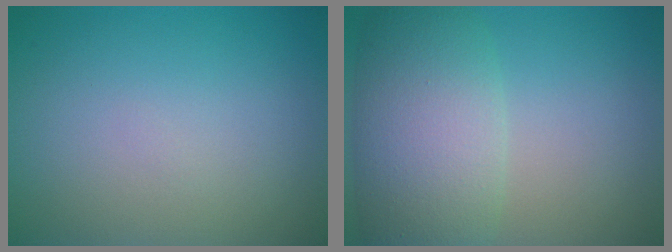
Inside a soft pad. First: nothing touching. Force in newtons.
{"total": 7.8, "press": 7.8, "slide": 0.5}